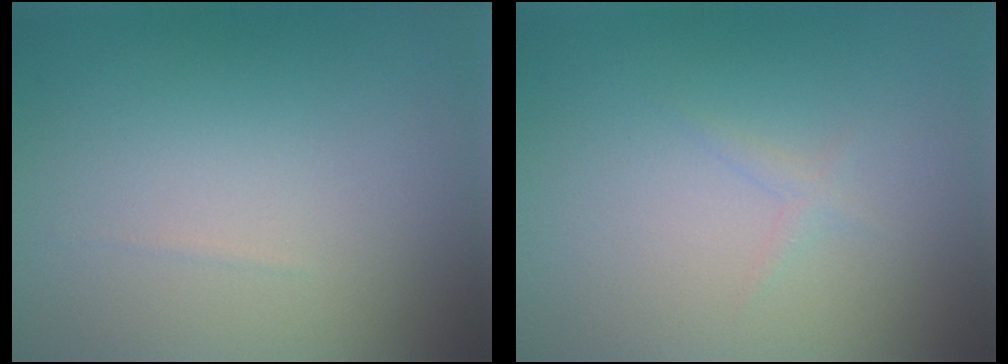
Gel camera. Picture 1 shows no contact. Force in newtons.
{"total": 0.7, "press": 0.7, "slide": 0.0}